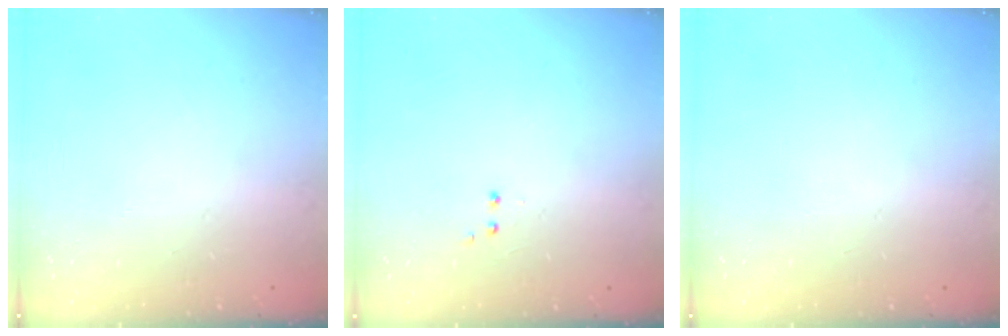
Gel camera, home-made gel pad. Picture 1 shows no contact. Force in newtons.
{"total": 1.9, "press": 1.8, "slide": 0.5}
{"total": 0.0}